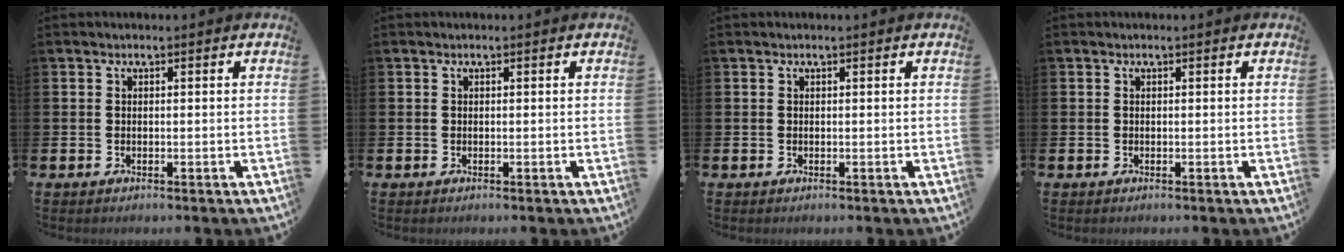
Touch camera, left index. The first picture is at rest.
{"total": 0.0}
{"total": 0.0}
{"total": 0.0}